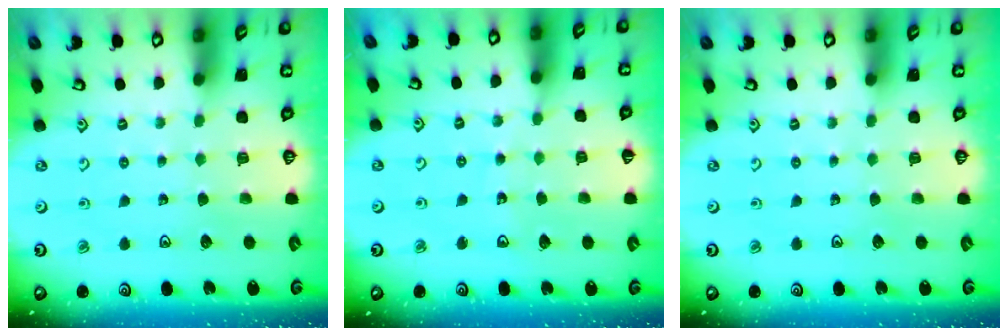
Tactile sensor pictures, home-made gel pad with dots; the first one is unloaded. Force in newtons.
{"total": 6.1, "press": 5.8, "slide": 1.8}
{"total": 0.0}